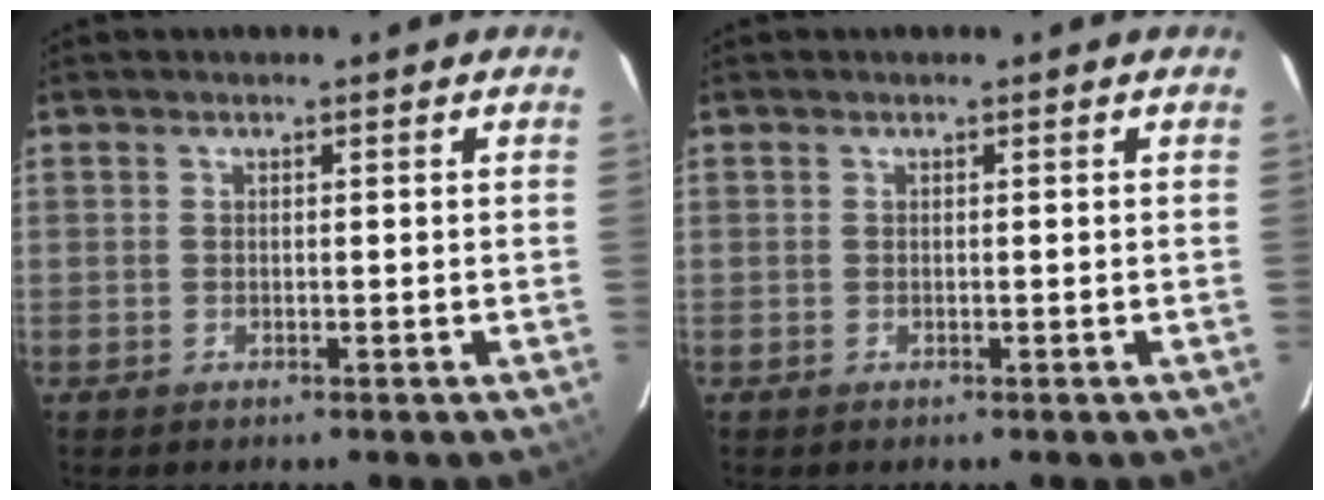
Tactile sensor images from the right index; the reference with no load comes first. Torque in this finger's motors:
{"motor_torque": [0.00, 0.00, 0.00, 0.00]}